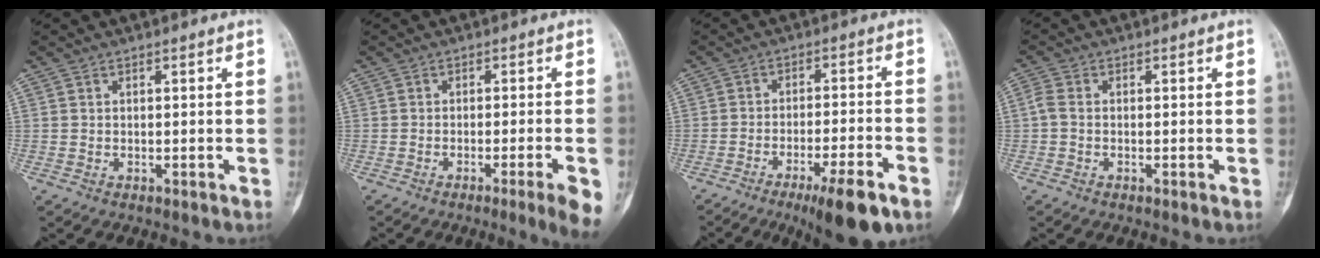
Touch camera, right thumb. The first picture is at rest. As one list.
[{"total": 6.0, "force": [-3.1, -0.5, 5.1], "torque": [-0.071, -0.002, -0.046]}, {"total": 11.0, "force": [-6.5, 1.8, 8.7], "torque": [-0.139, 0.019, -0.096]}, {"total": 2.1, "force": [-0.5, 1.2, 1.6], "torque": [-0.041, 0.005, -0.022]}]